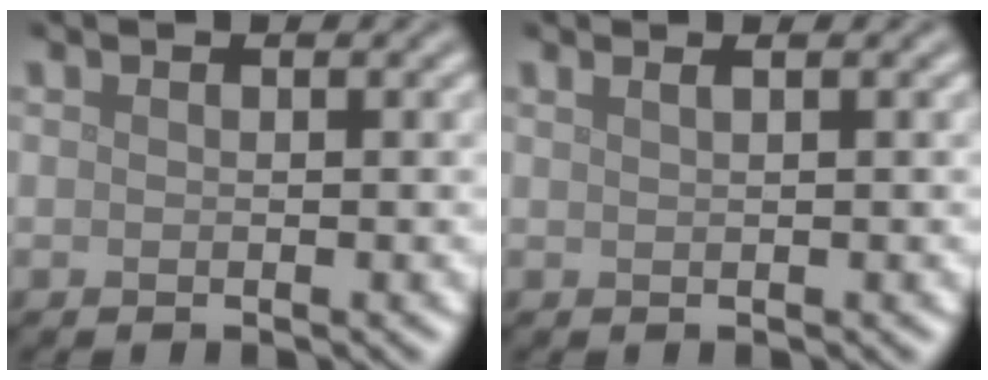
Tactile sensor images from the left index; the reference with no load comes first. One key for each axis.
{"total": 2.0, "fx": 1.2, "fy": 1.0, "fz": 1.3, "tx": -0.001, "ty": 0.002, "tz": -0.007}